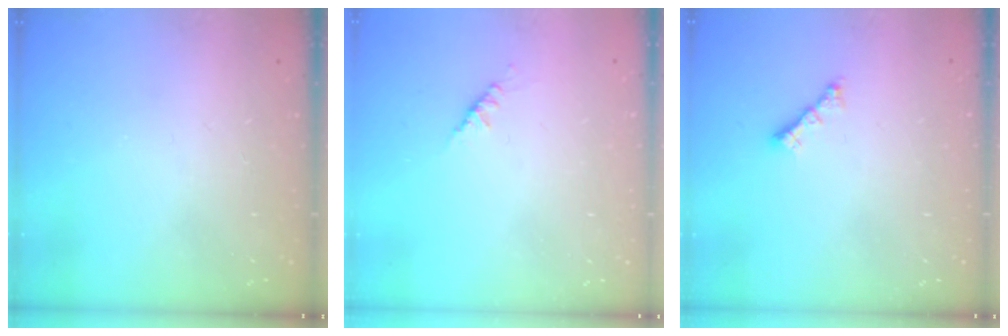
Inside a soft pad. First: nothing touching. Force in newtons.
{"total": 2.6, "press": 2.6, "slide": 0.5}
{"total": 2.1, "press": 2.0, "slide": 0.5}